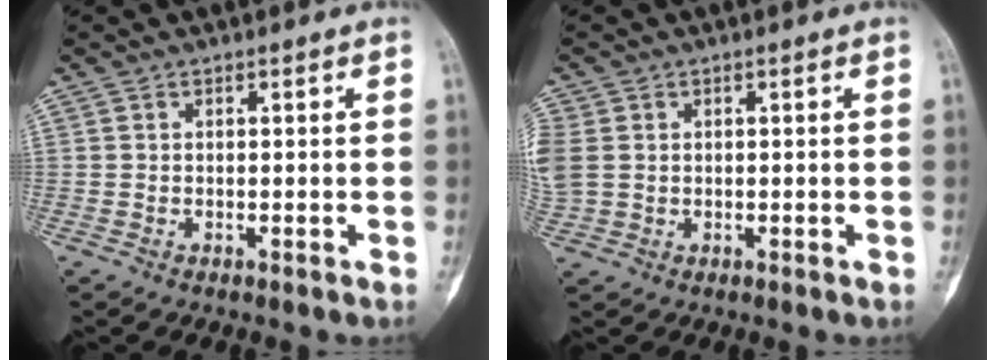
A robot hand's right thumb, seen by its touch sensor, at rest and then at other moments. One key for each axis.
{"total": 6.4, "fx": 0.8, "fy": 5.2, "fz": 3.7, "tx": -0.115, "ty": 0.010, "tz": 0.022}